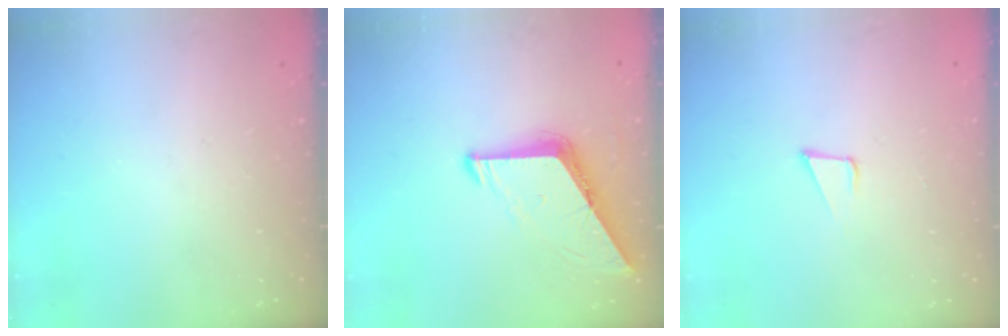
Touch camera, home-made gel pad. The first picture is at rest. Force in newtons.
{"total": 8.6, "press": 8.5, "slide": 0.9}
{"total": 4.8, "press": 3.9, "slide": 2.7}